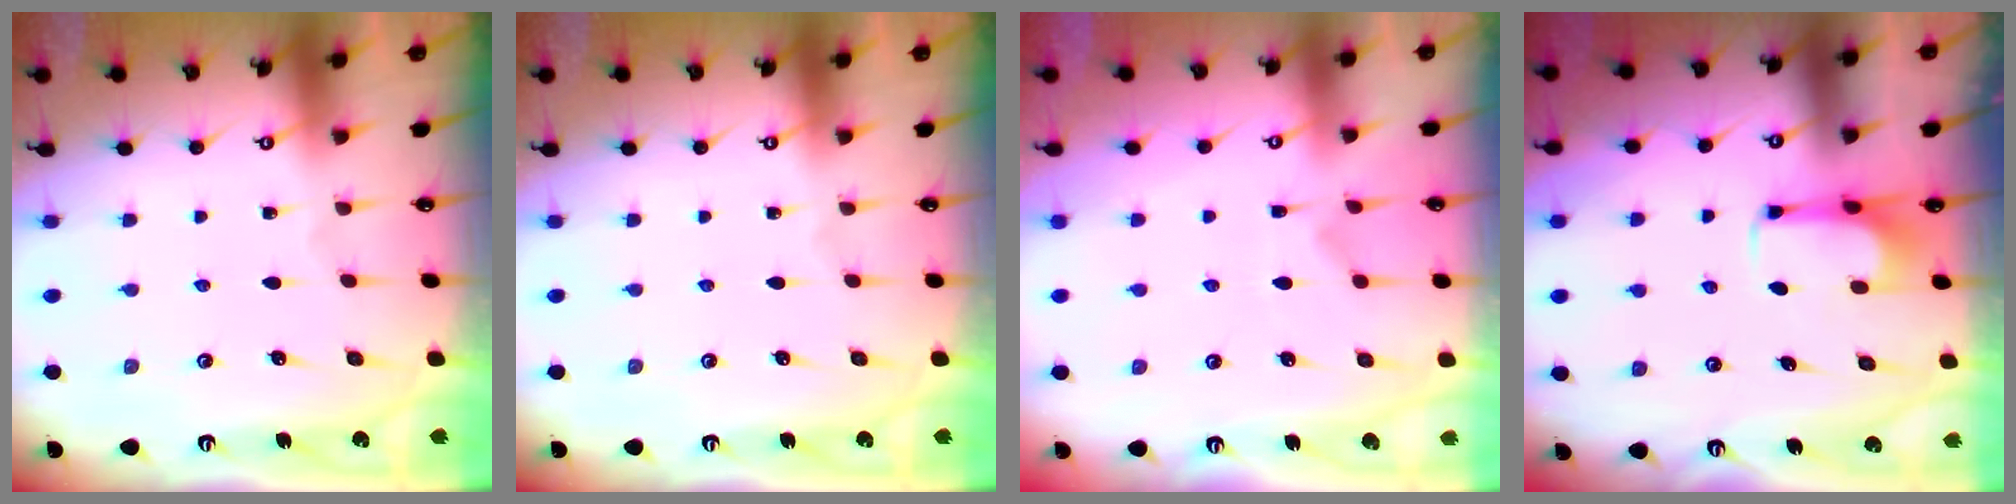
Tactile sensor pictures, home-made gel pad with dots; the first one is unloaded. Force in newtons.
{"total": 0.0}
{"total": 1.1, "press": 0.1, "slide": 1.1}
{"total": 5.0, "press": 4.9, "slide": 1.1}